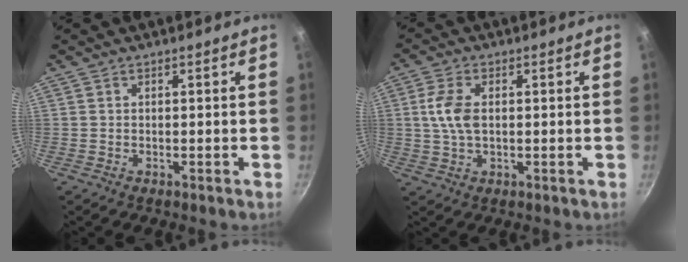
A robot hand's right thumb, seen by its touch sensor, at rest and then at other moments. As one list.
[{"total": 6.5, "force": [0.7, 3.7, 5.3], "torque": [-0.109, 0.007, 0.011]}]